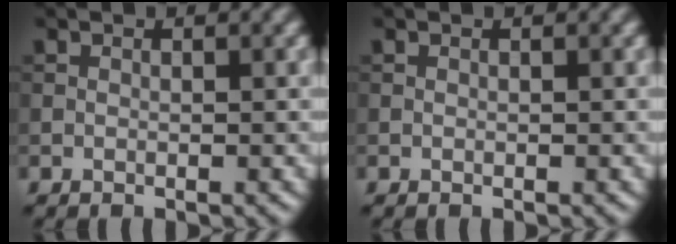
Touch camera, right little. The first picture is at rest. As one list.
[{"total": 0.0}]